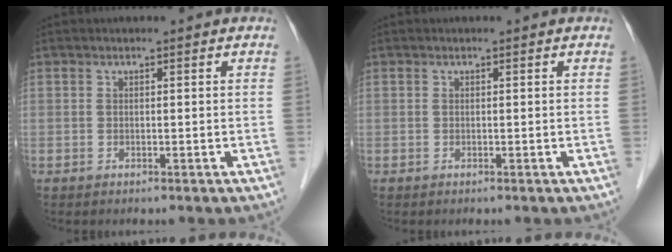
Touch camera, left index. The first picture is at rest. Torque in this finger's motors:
{"motor_torque": [0.00, 0.00, 0.02, 0.00]}